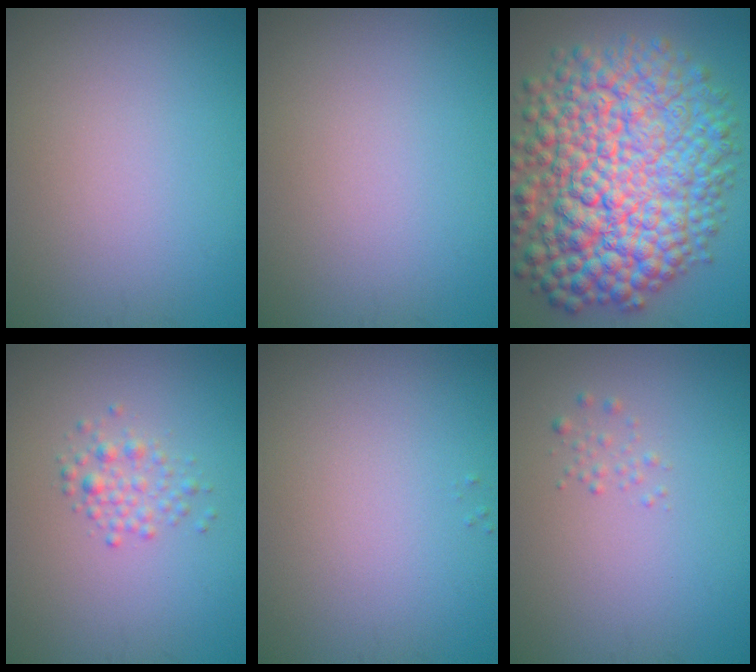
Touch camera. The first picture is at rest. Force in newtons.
{"total": 0.0}
{"total": 14.6, "press": 14.6, "slide": 0.2}
{"total": 1.7, "press": 1.7, "slide": 0.0}
{"total": 0.0}
{"total": 0.8, "press": 0.8, "slide": 0.0}